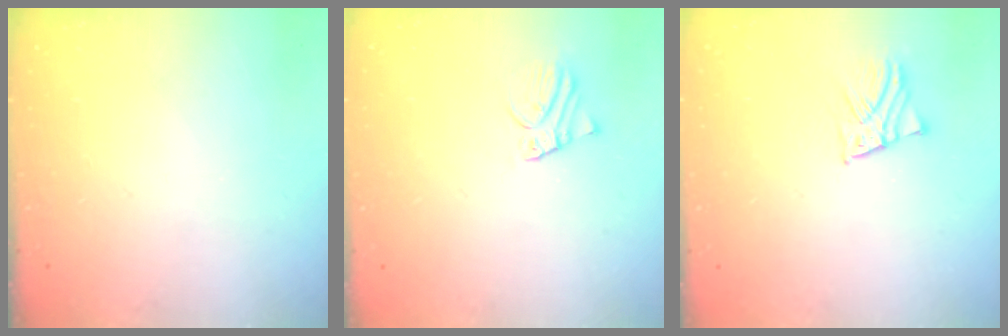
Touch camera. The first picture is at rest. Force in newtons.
{"total": 2.5, "press": 2.5, "slide": 0.2}
{"total": 2.3, "press": 2.3, "slide": 0.2}